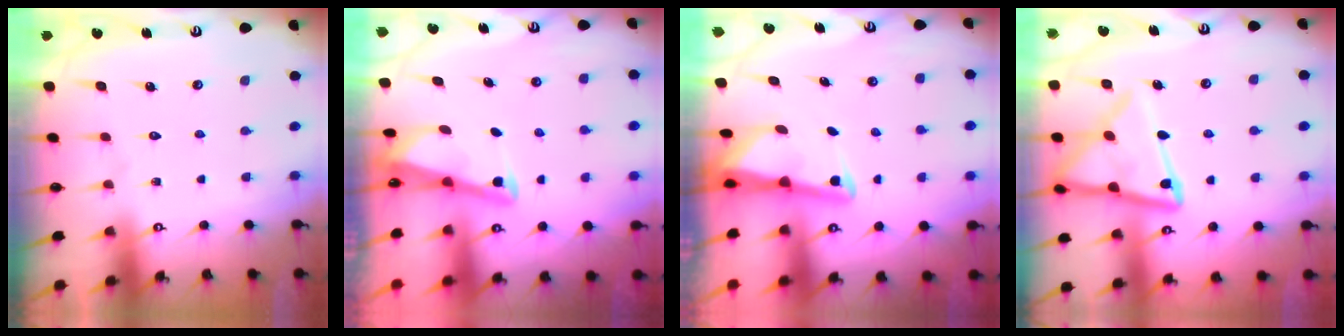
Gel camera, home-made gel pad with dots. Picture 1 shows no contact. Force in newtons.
{"total": 2.9, "press": 2.9, "slide": 0.4}
{"total": 2.9, "press": 2.9, "slide": 0.3}
{"total": 16.0, "press": 16.0, "slide": 1.4}